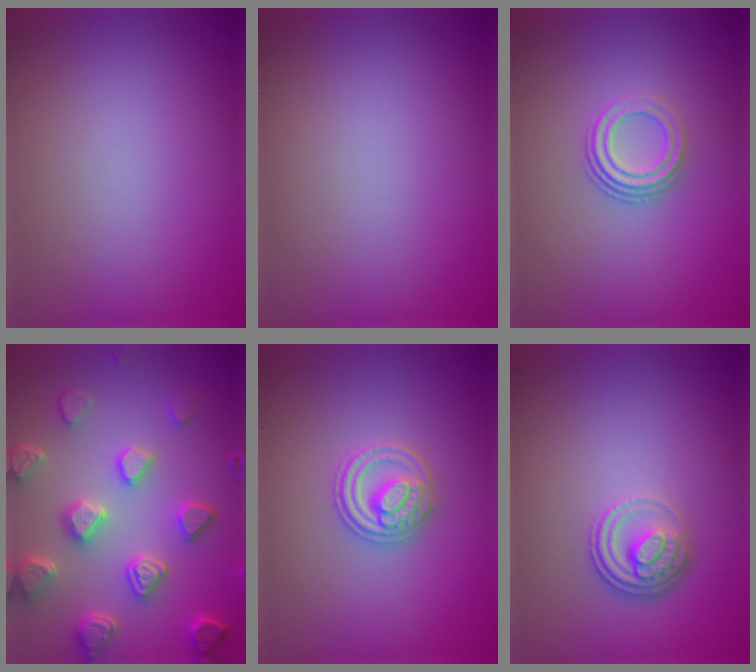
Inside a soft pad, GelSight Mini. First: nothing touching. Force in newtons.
{"total": 0.0}
{"total": 3.0, "press": 2.2, "slide": 2.0}
{"total": 6.1, "press": 5.3, "slide": 3.0}
{"total": 2.8, "press": 2.8, "slide": 0.4}
{"total": 3.4, "press": 2.6, "slide": 2.3}